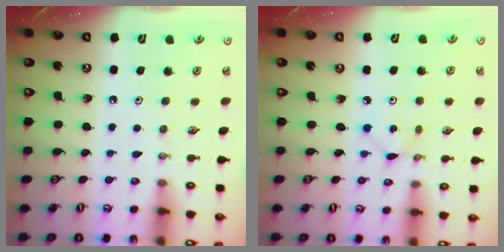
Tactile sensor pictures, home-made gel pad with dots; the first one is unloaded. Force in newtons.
{"total": 1.9, "press": 1.9, "slide": 0.2}